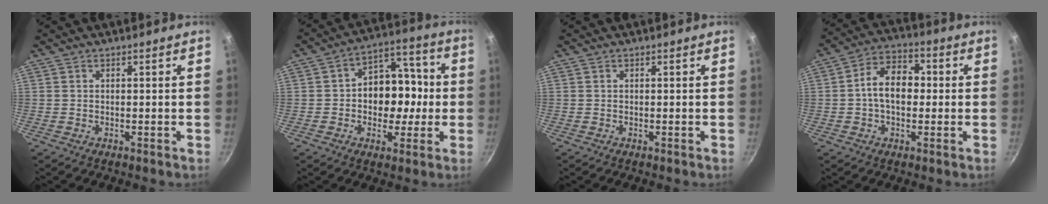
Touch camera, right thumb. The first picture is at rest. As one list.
[{"total": 13.0, "force": [-0.9, 9.9, 8.5], "torque": [-0.061, 0.031, -0.024]}, {"total": 0.0}, {"total": 10.0, "force": [0.0, 6.8, 7.4], "torque": [-0.091, 0.028, -0.012]}]